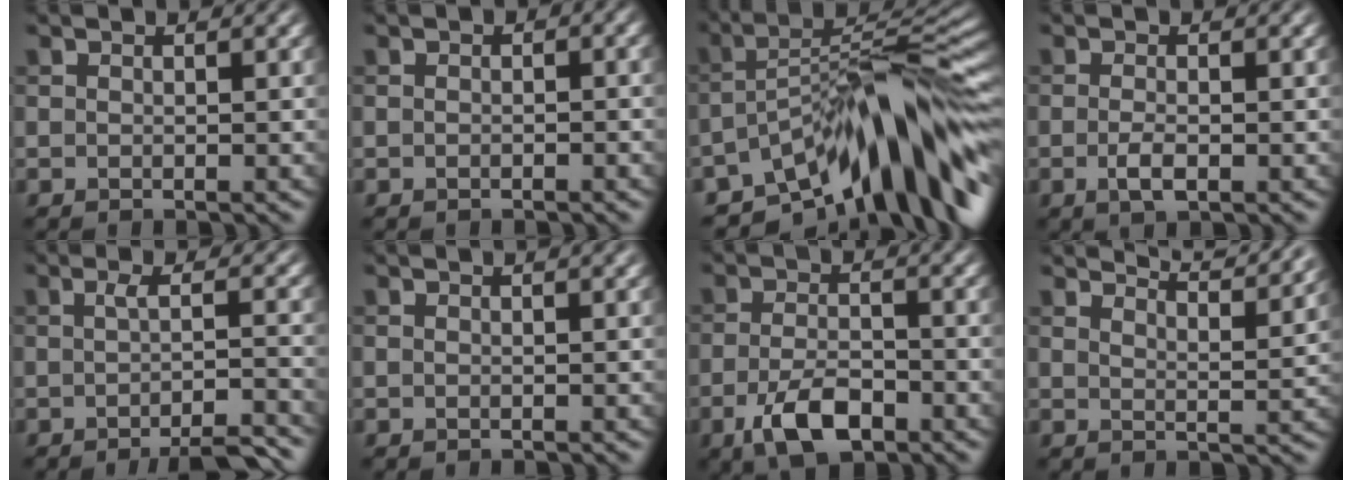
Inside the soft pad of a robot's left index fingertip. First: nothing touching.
{"total": 1.0, "force": [-0.2, 0.5, 0.8], "torque": [-0.012, 0.001, -0.003]}
{"total": 12.5, "force": [-6.6, 4.0, 9.8], "torque": [-0.130, 0.015, -0.122]}
{"total": 1.8, "force": [-0.6, 0.6, 1.6], "torque": [-0.034, -0.003, -0.013]}
{"total": 4.7, "force": [-2.0, 0.8, 4.2], "torque": [-0.054, -0.011, -0.035]}
{"total": 1.6, "force": [0.9, 0.6, 1.2], "torque": [-0.010, 0.002, 0.004]}
{"total": 4.5, "force": [-2.4, 1.9, 3.3], "torque": [-0.066, -0.004, -0.045]}
{"total": 6.4, "force": [5.8, 1.0, 2.6], "torque": [-0.024, 0.011, 0.058]}